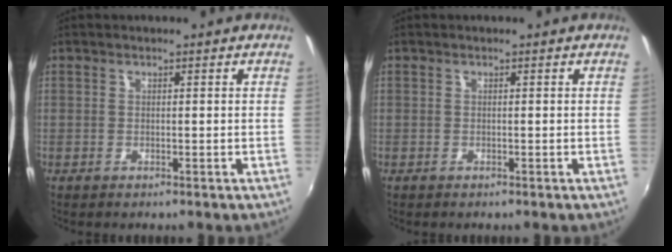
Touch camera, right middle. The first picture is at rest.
{"total": 0.0}